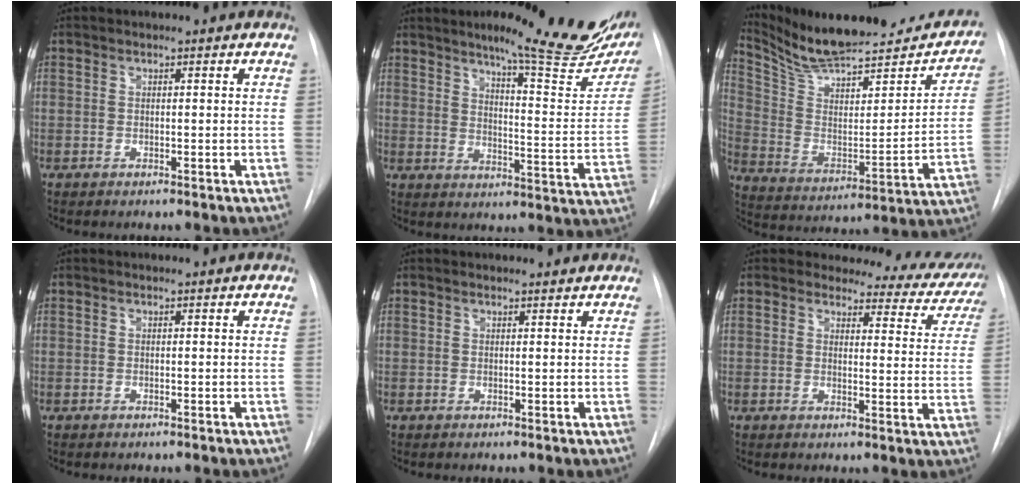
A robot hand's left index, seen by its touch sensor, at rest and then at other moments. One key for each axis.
{"total": 21.4, "fx": 16.3, "fy": 2.9, "fz": 13.4, "tx": -0.171, "ty": -0.050, "tz": 0.198}
{"total": 25.2, "fx": 22.4, "fy": 4.9, "fz": 10.4, "tx": -0.160, "ty": -0.048, "tz": 0.325}
{"total": 0.0}
{"total": 0.7, "fx": 0.7, "fy": 0.2, "fz": -0.1, "tx": -0.009, "ty": -0.004, "tz": 0.005}
{"total": 13.3, "fx": 12.2, "fy": 4.7, "fz": 2.4, "tx": 0.012, "ty": -0.063, "tz": 0.101}